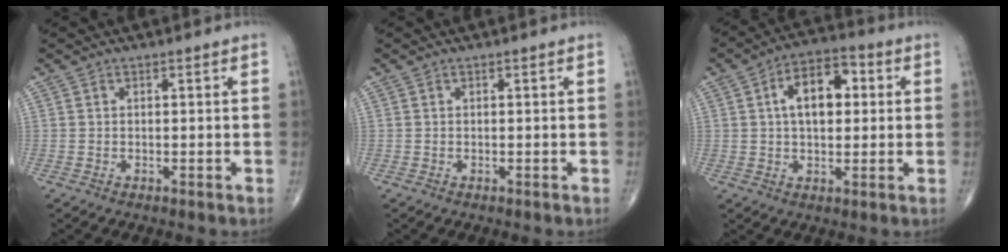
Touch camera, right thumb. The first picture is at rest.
{"total": 0.0}
{"total": 11.0, "force": [2.1, 6.3, 8.8], "torque": [-0.124, 0.019, 0.027]}